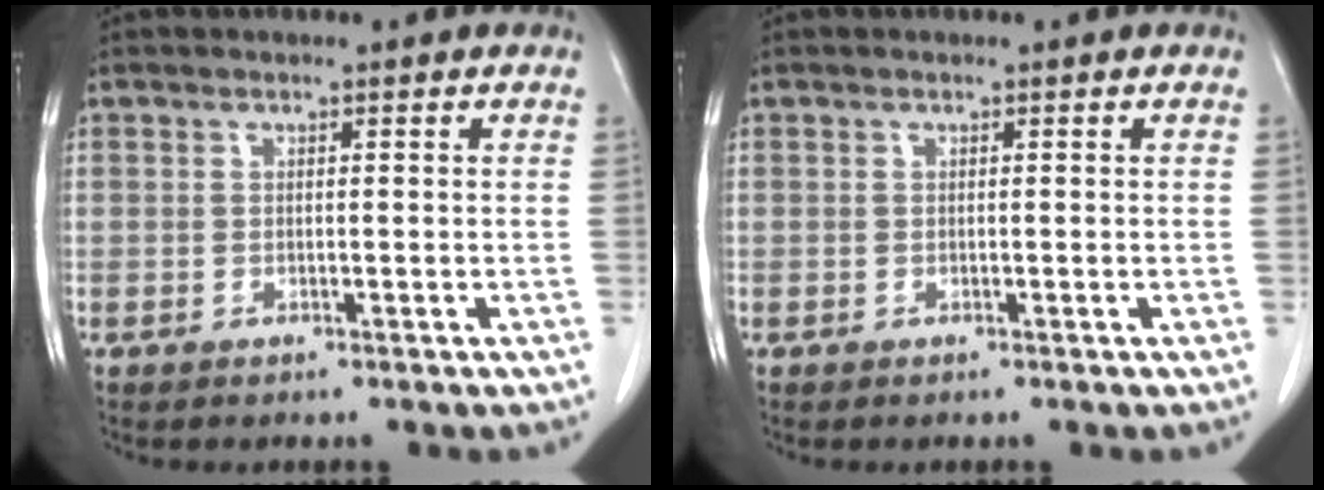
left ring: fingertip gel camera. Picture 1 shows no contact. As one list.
[{"total": 0.0}]